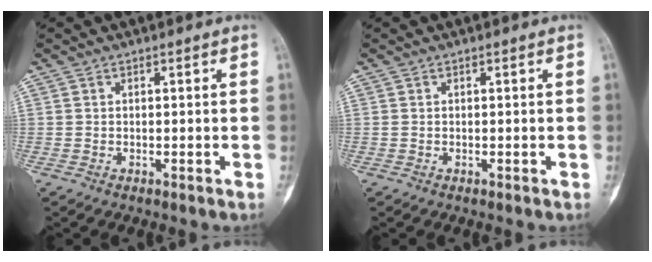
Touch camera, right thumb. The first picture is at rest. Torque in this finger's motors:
{"motor_torque": [0.00, 0.00, 0.03, -0.02, 0.00]}